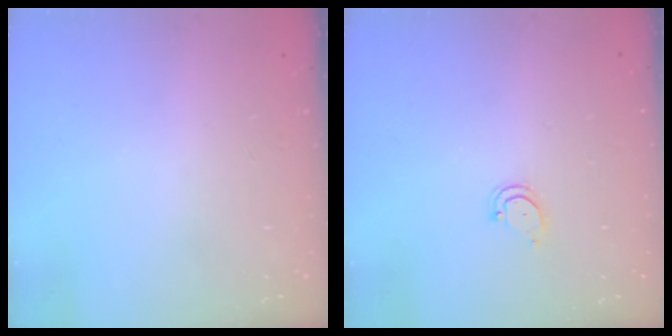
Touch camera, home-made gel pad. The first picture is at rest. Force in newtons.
{"total": 2.8, "press": 2.8, "slide": 0.2}